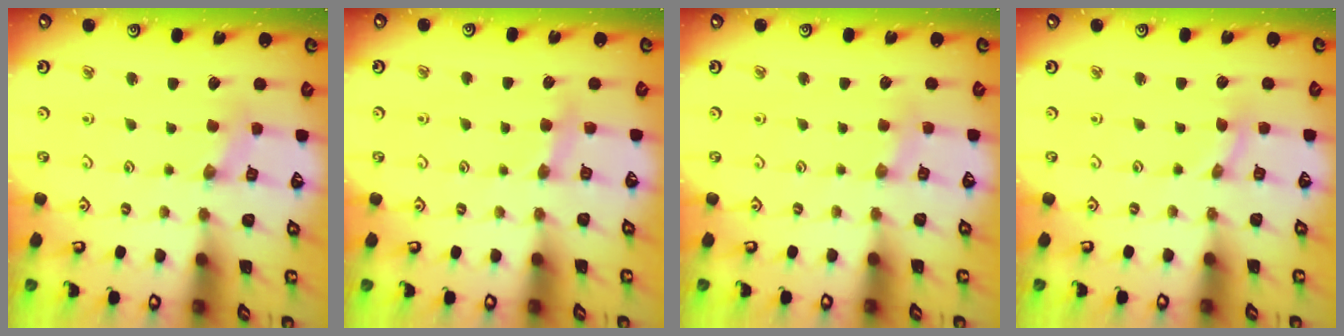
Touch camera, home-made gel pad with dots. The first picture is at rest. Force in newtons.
{"total": 4.2, "press": 4.1, "slide": 0.6}
{"total": 1.9, "press": 1.8, "slide": 0.3}
{"total": 0.0}